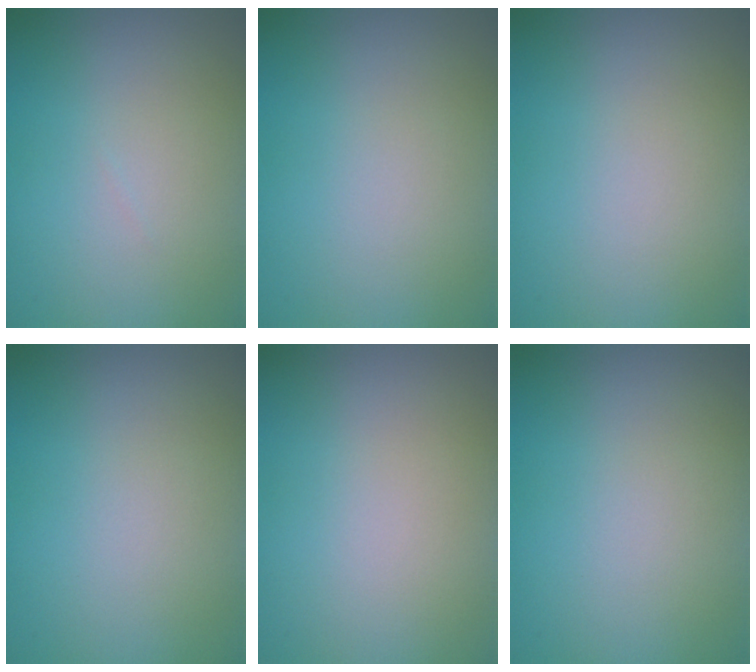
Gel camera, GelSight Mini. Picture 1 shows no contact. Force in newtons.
{"total": 0.0}
{"total": 0.0}
{"total": 0.0}
{"total": 0.0}
{"total": 0.0}